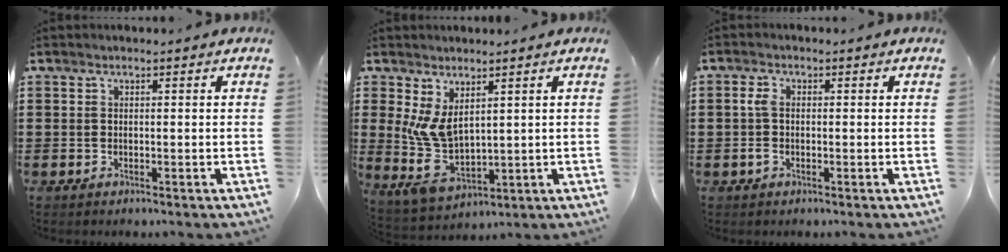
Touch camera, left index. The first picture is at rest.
{"total": 7.7, "force": [1.9, 4.1, 6.2], "torque": [-0.145, -0.017, 0.038]}
{"total": 2.5, "force": [-0.3, 1.4, 2.1], "torque": [-0.063, -0.004, -0.014]}